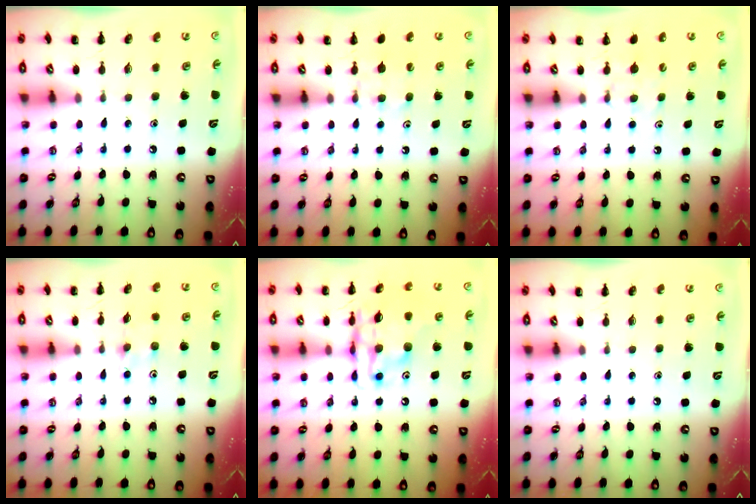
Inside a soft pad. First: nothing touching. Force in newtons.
{"total": 8.9, "press": 8.7, "slide": 1.7}
{"total": 4.9, "press": 4.6, "slide": 1.6}
{"total": 4.7, "press": 4.6, "slide": 1.2}
{"total": 15.4, "press": 15.3, "slide": 2.2}
{"total": 0.0}